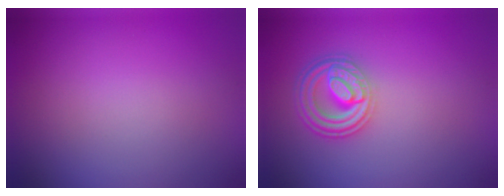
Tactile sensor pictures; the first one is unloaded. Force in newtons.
{"total": 4.6, "press": 3.4, "slide": 3.1}